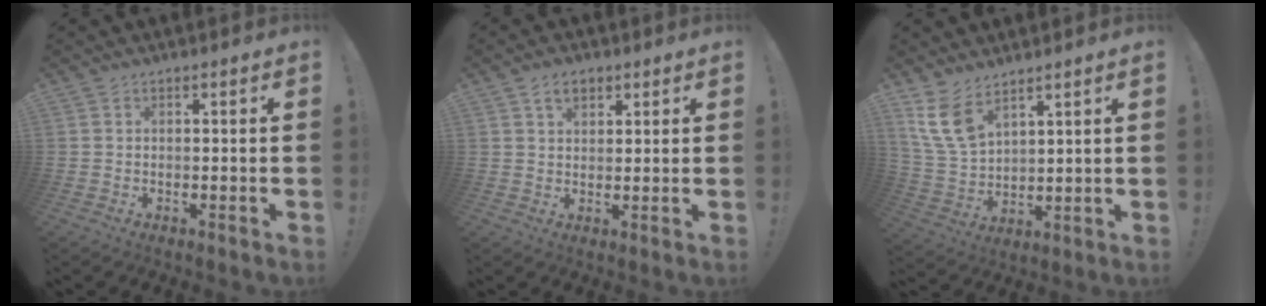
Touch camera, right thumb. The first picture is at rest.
{"total": 4.9, "force": [2.7, 3.0, 2.8], "torque": [-0.043, -0.002, 0.048]}
{"total": 10.9, "force": [7.2, 5.8, 5.9], "torque": [-0.131, -0.035, 0.146]}